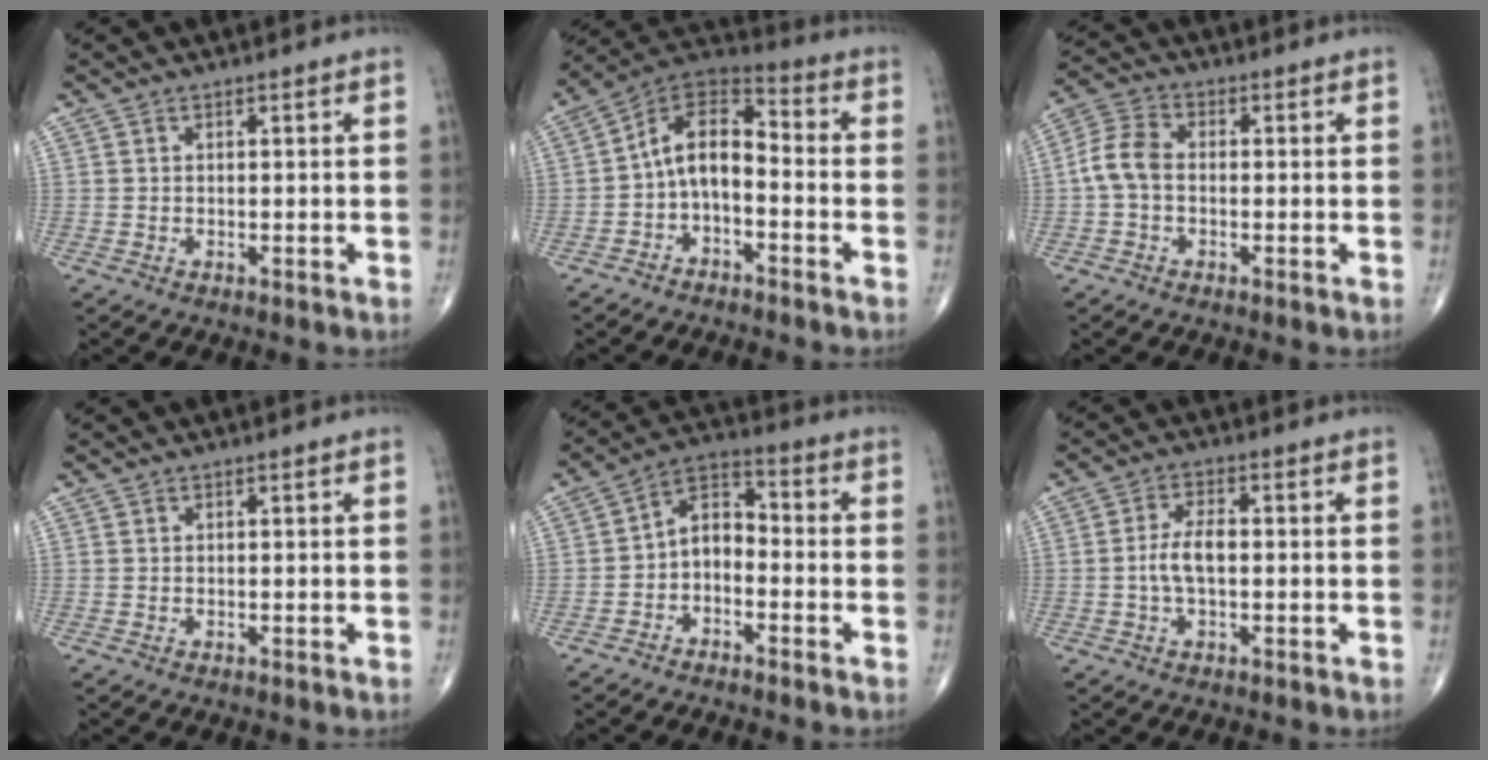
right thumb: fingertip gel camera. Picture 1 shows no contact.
{"total": 10.1, "force": [-2.6, 5.8, 7.8], "torque": [-0.115, 0.064, -0.061]}
{"total": 6.3, "force": [-0.6, 4.2, 4.6], "torque": [-0.092, 0.018, -0.023]}
{"total": 0.0}
{"total": 6.9, "force": [-2.4, 4.5, 4.6], "torque": [-0.061, 0.040, -0.060]}
{"total": 4.9, "force": [-0.4, 2.3, 4.3], "torque": [-0.091, 0.013, -0.011]}